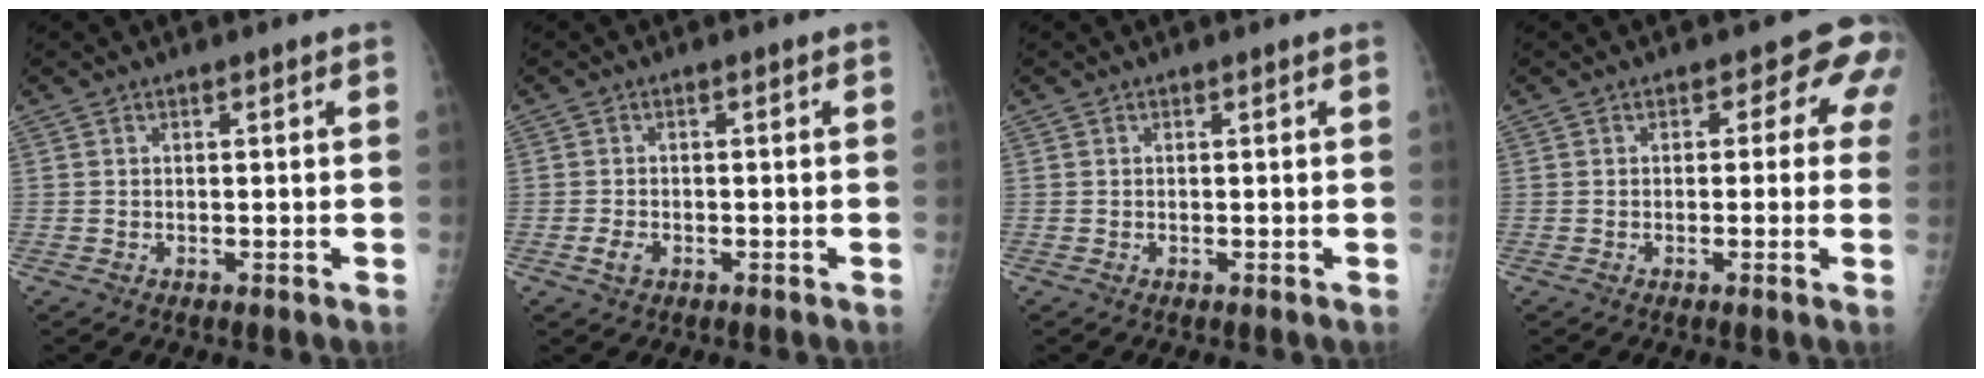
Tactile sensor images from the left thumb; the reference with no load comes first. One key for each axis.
{"total": 2.1, "fx": -0.9, "fy": 1.4, "fz": 1.3, "tx": -0.026, "ty": 0.001, "tz": -0.017}
{"total": 0.0}
{"total": 4.6, "fx": 1.3, "fy": 3.3, "fz": 3.0, "tx": 0.013, "ty": 0.006, "tz": -0.004}